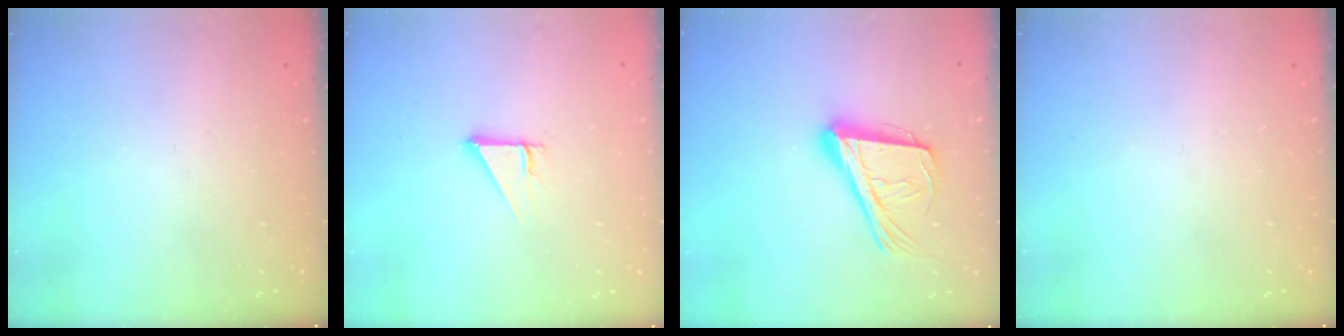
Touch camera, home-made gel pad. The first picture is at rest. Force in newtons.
{"total": 2.5, "press": 2.5, "slide": 0.2}
{"total": 20.2, "press": 19.6, "slide": 4.7}
{"total": 0.0}